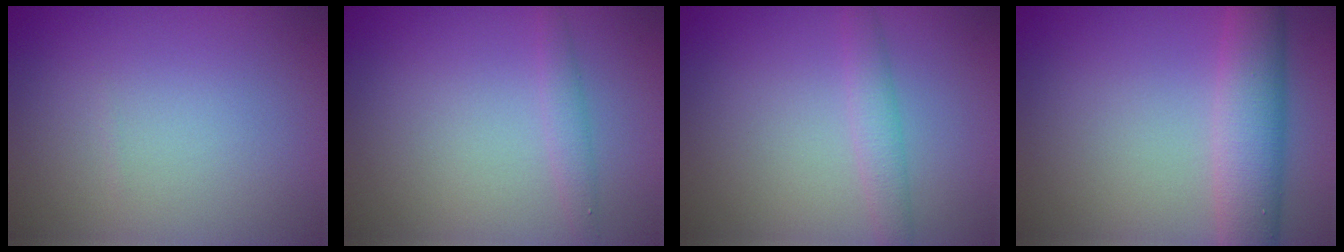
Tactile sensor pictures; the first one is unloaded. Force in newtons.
{"total": 1.3, "press": 1.3, "slide": 0.1}
{"total": 2.0, "press": 2.0, "slide": 0.0}
{"total": 5.9, "press": 5.8, "slide": 0.3}